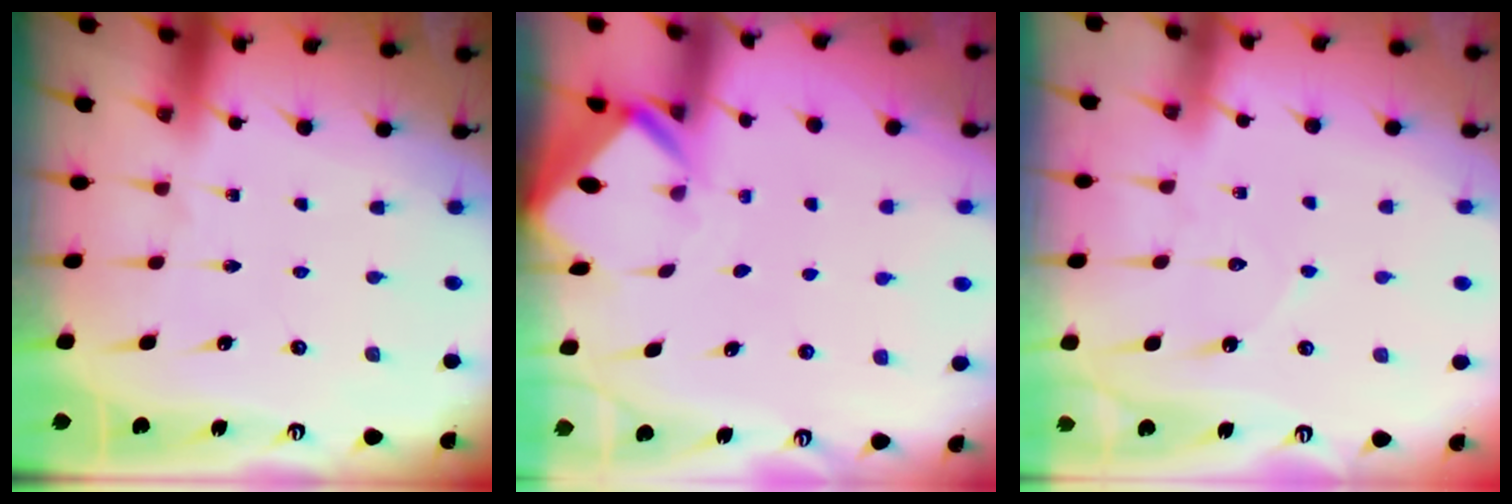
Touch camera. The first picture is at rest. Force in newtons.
{"total": 2.4, "press": 2.4, "slide": 0.1}
{"total": 5.1, "press": 5.1, "slide": 0.5}